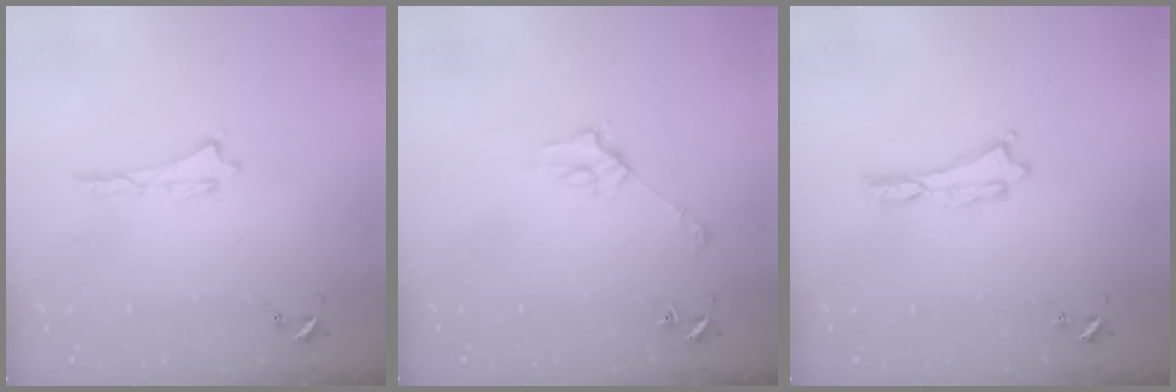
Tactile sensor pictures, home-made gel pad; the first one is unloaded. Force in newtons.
{"total": 2.8, "press": 2.8, "slide": 0.2}
{"total": 0.0}